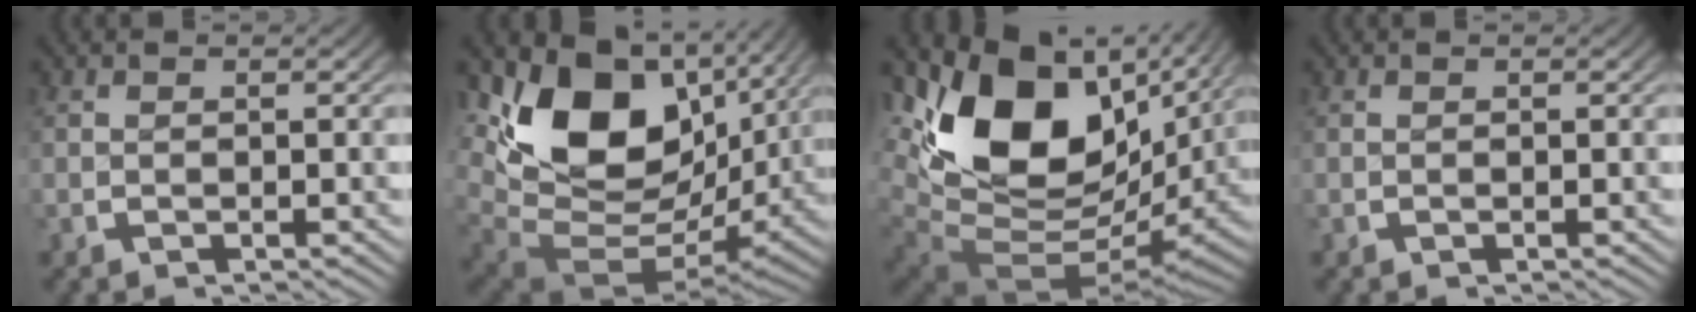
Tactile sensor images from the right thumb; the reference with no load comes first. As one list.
[{"total": 15.9, "force": [0.1, 11.3, 11.1], "torque": [-0.240, -0.054, 0.021]}, {"total": 16.8, "force": [1.7, 11.1, 12.5], "torque": [-0.261, -0.048, 0.051]}, {"total": 0.0}]